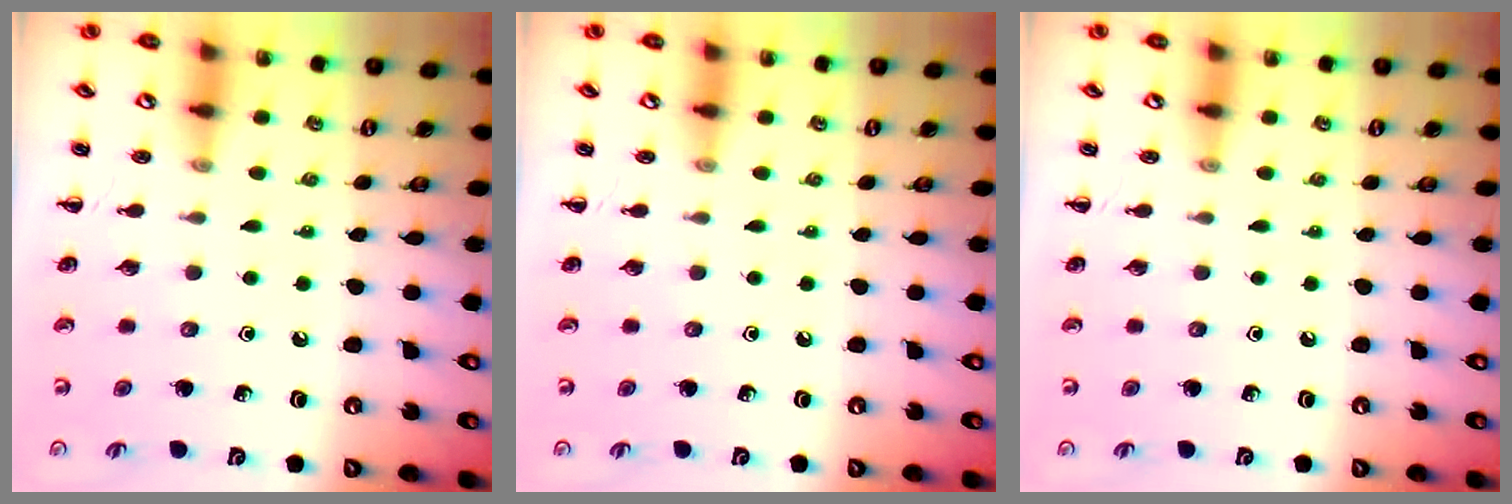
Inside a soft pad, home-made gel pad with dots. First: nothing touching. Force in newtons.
{"total": 0.0}
{"total": 0.0}